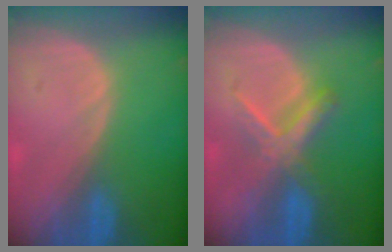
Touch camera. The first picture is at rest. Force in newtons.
{"total": 5.5, "press": 5.5, "slide": 0.7}